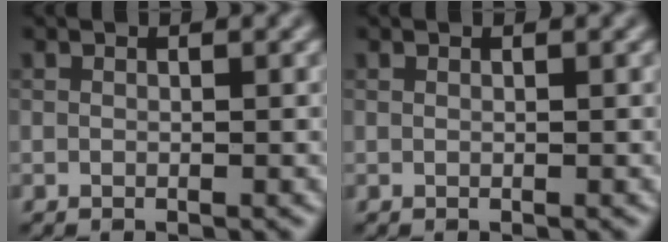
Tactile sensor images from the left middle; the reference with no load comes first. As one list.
[{"total": 0.0}]